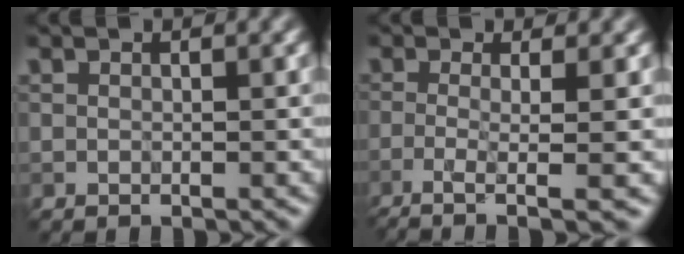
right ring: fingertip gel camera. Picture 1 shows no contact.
{"total": 5.0, "force": [-1.5, 1.3, 4.6], "torque": [-0.074, -0.007, -0.036]}